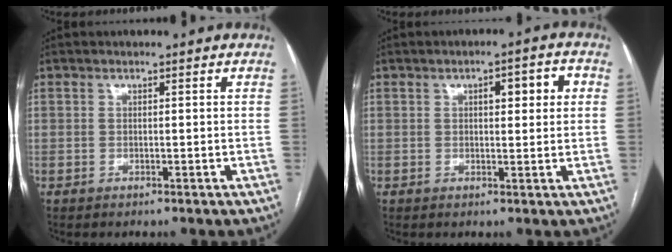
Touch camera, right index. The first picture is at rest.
{"total": 4.7, "force": [1.2, 1.3, 4.4], "torque": [-0.064, 0.014, 0.017]}